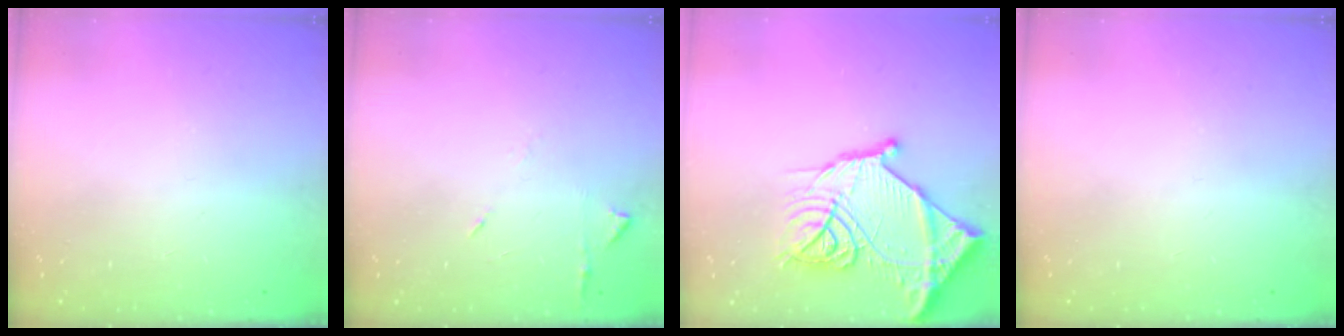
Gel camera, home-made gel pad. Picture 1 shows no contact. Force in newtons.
{"total": 5.8, "press": 5.8, "slide": 0.7}
{"total": 21.2, "press": 21.1, "slide": 1.9}
{"total": 0.0}